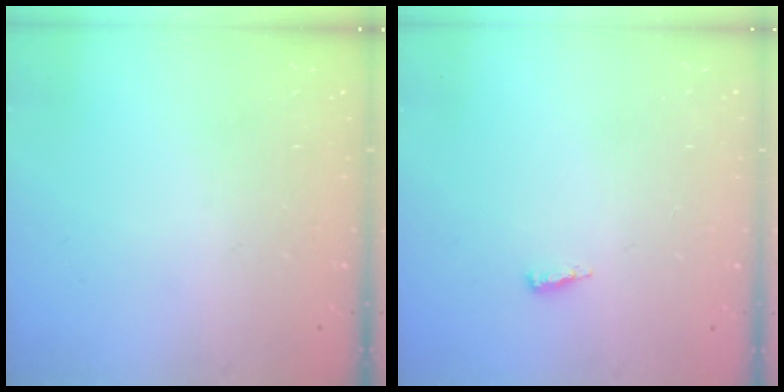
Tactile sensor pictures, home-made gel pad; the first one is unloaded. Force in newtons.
{"total": 3.9, "press": 3.6, "slide": 1.5}